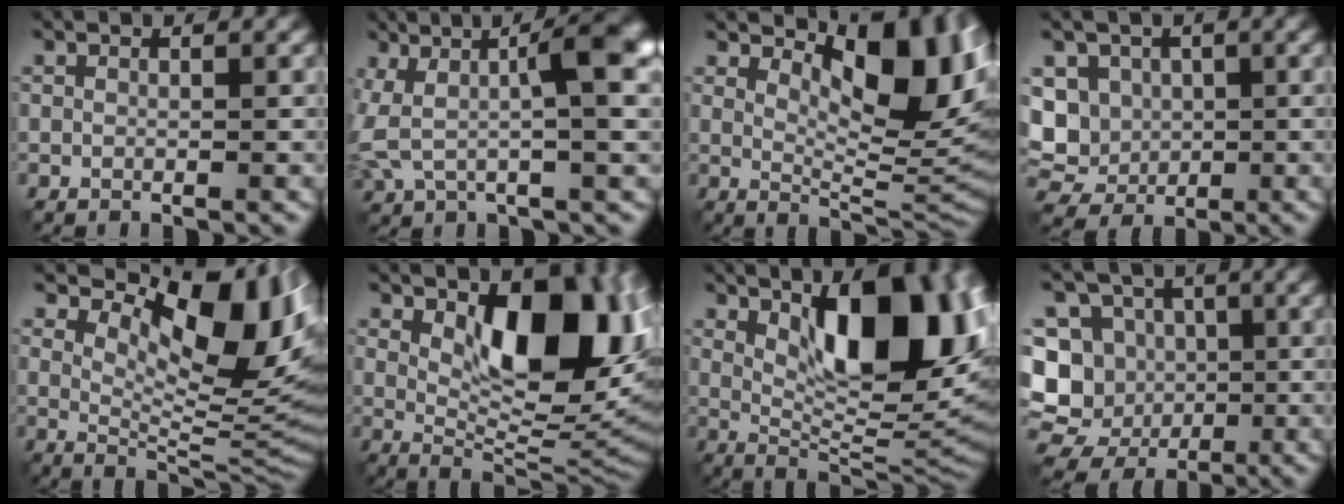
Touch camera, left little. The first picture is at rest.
{"total": 7.7, "force": [1.1, 2.2, 7.3], "torque": [-0.140, 0.011, 0.015]}
{"total": 9.6, "force": [3.8, 4.1, 7.8], "torque": [-0.111, -0.009, 0.063]}
{"total": 6.0, "force": [0.5, 5.3, 2.8], "torque": [-0.057, 0.004, -0.009]}
{"total": 12.1, "force": [4.9, 5.0, 9.8], "torque": [-0.145, -0.002, 0.087]}
{"total": 12.2, "force": [3.2, 5.7, 10.3], "torque": [-0.134, 0.001, 0.052]}
{"total": 14.0, "force": [4.2, 5.5, 12.2], "torque": [-0.160, 0.002, 0.066]}
{"total": 12.8, "force": [-1.6, 11.9, 4.5], "torque": [-0.109, 0.020, -0.048]}